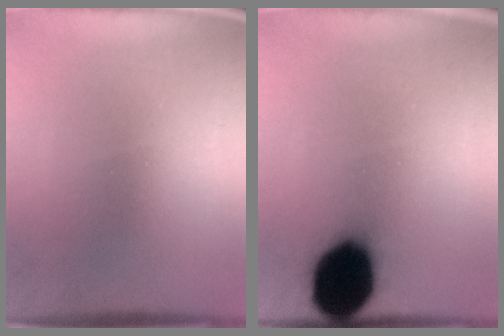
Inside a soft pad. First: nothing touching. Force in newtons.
{"total": 18.1}